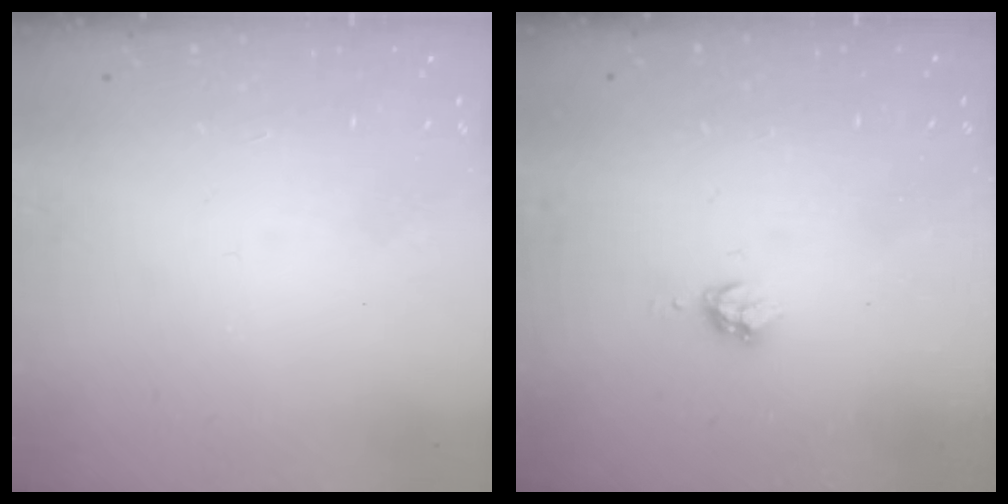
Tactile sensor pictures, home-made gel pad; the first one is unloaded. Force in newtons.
{"total": 3.5, "press": 3.5, "slide": 0.3}